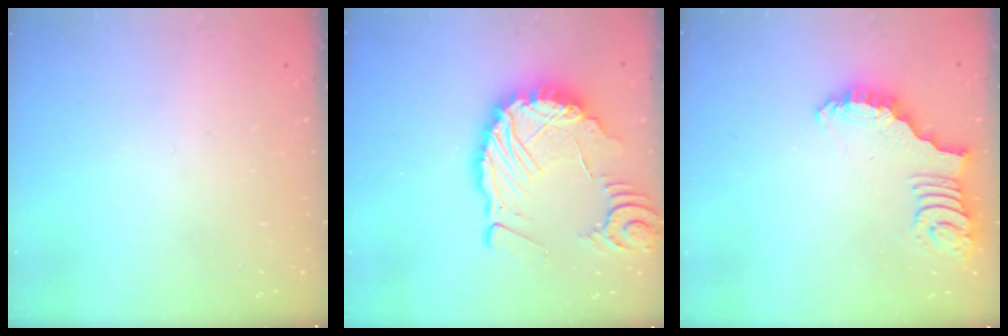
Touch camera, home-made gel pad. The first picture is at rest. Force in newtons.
{"total": 14.2, "press": 14.1, "slide": 1.6}
{"total": 2.5, "press": 2.5, "slide": 0.5}